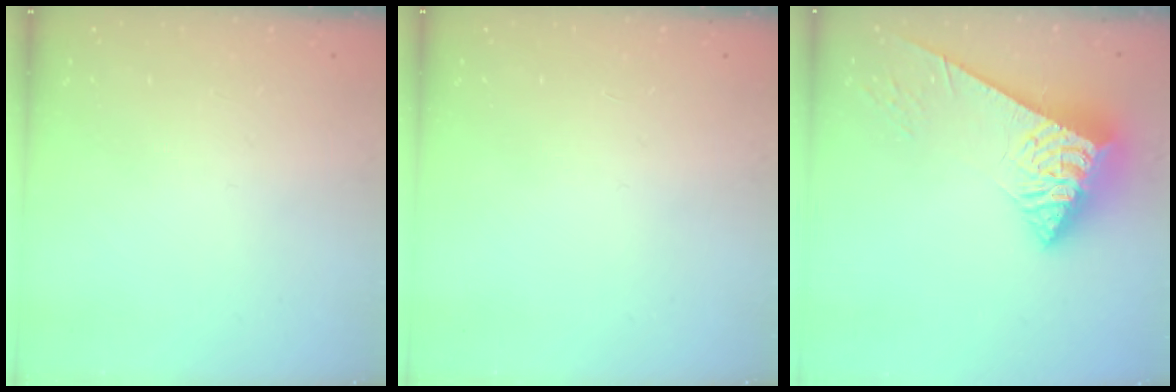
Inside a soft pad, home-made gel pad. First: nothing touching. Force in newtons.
{"total": 0.0}
{"total": 8.0, "press": 7.9, "slide": 1.4}